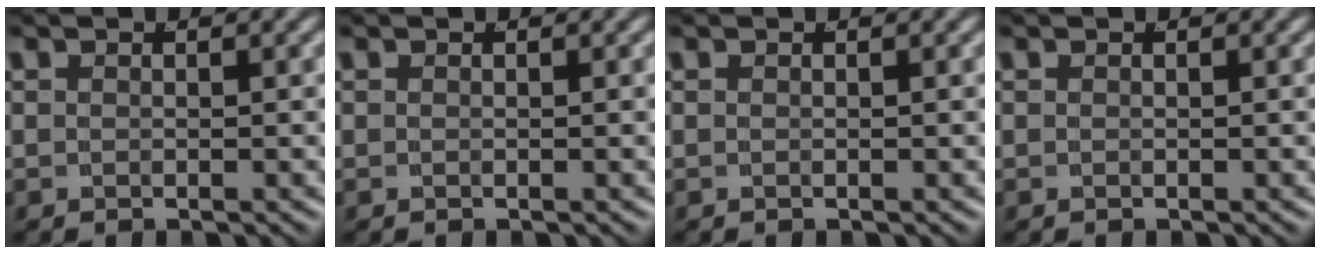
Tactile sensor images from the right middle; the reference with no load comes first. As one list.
[{"total": 0.0}, {"total": 0.0}, {"total": 0.0}]